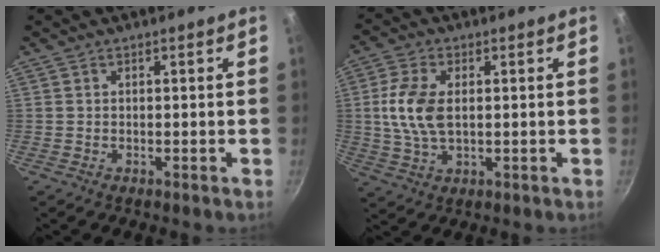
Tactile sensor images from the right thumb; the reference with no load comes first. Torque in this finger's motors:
{"motor_torque": [1.18, 0.97, 1.12, -0.49, 0.36]}